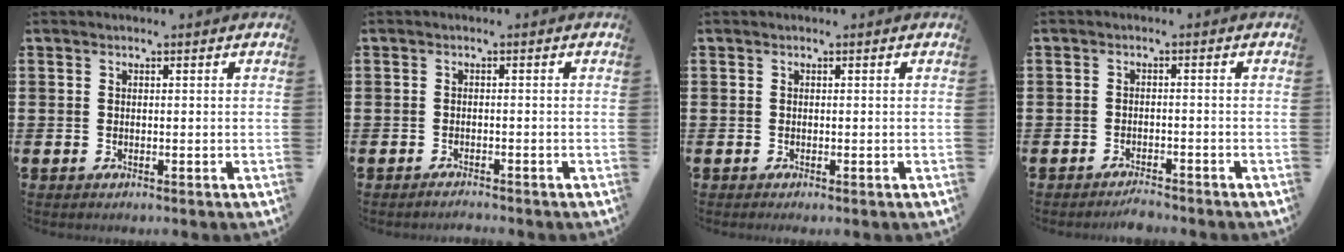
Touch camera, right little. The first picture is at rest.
{"total": 1.0, "force": [-1.0, 0.0, 0.2], "torque": [-0.006, -0.002, -0.020]}
{"total": 0.0}
{"total": 1.7, "force": [-1.7, 0.1, 0.3], "torque": [-0.010, 0.004, -0.034]}